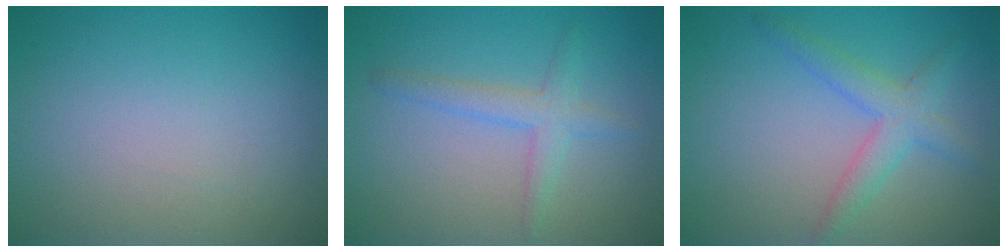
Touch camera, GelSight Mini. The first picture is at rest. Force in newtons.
{"total": 2.4, "press": 2.4, "slide": 0.2}
{"total": 3.2, "press": 3.2, "slide": 0.1}